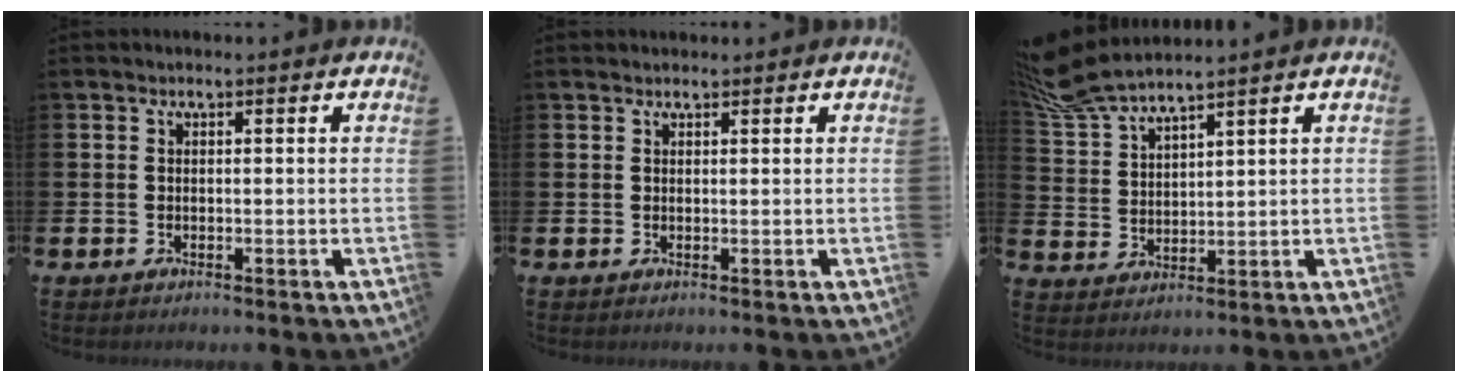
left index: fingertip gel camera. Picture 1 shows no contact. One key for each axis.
{"total": 1.0, "fx": 0.9, "fy": 0.3, "fz": 0.1, "tx": 0.007, "ty": 0.000, "tz": 0.015}
{"total": 6.8, "fx": 6.4, "fy": 0.3, "fz": 2.3, "tx": -0.073, "ty": -0.024, "tz": 0.118}